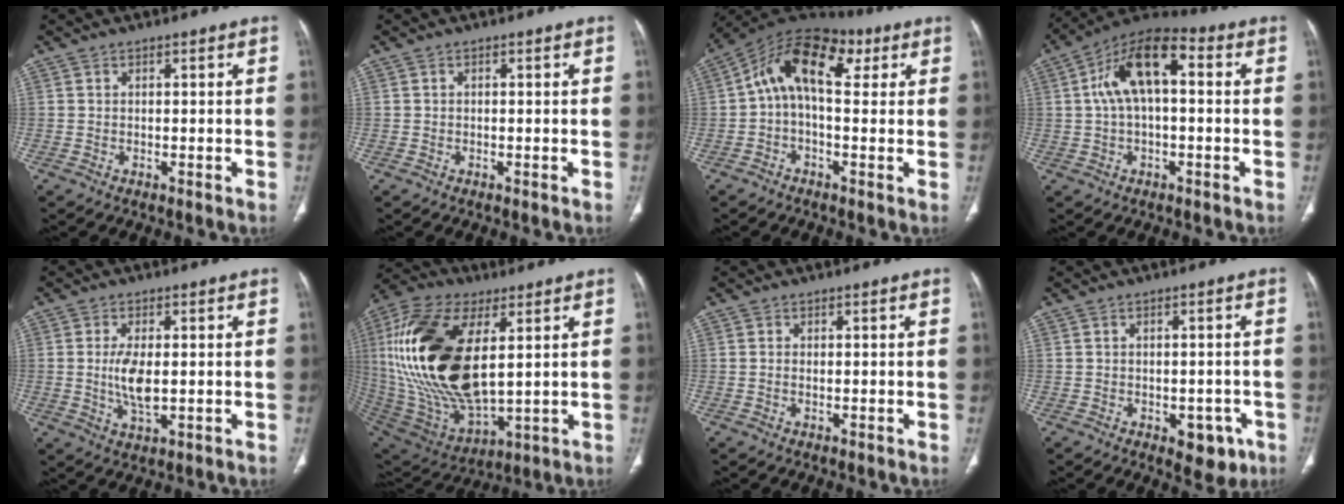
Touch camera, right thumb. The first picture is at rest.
{"total": 0.0}
{"total": 13.8, "force": [3.4, 7.6, 10.9], "torque": [-0.153, 0.044, 0.045]}
{"total": 12.9, "force": [1.9, 6.3, 11.1], "torque": [-0.197, 0.039, 0.022]}
{"total": 6.3, "force": [0.0, 2.7, 5.7], "torque": [-0.115, -0.010, 0.004]}
{"total": 28.2, "force": [5.7, 13.8, 24.0], "torque": [-0.496, -0.021, 0.113]}
{"total": 0.6, "force": [0.0, 0.3, 0.5], "torque": [-0.016, 0.002, 0.001]}
{"total": 6.1, "force": [-2.7, 3.7, 4.0], "torque": [-0.022, 0.010, -0.026]}